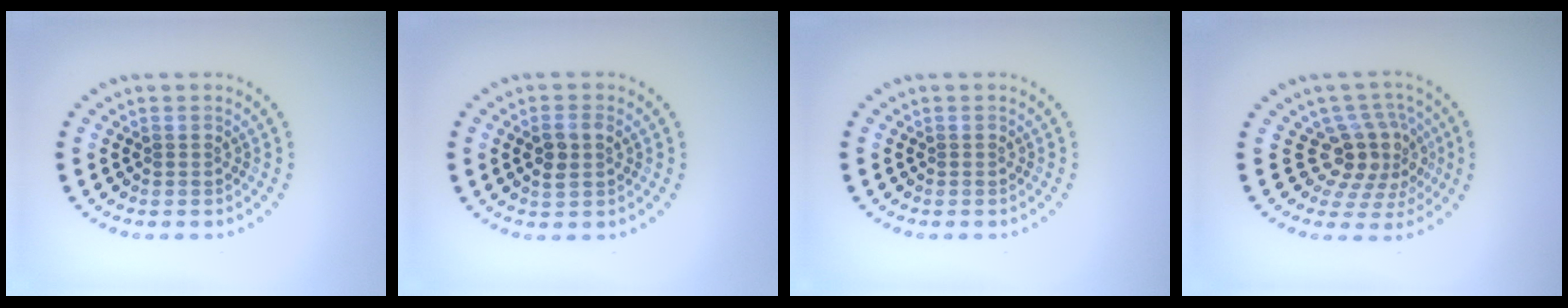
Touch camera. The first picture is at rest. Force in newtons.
{"total": 2.0, "press": 1.9, "slide": 0.4}
{"total": 0.0}
{"total": 4.3, "press": 3.2, "slide": 2.8}